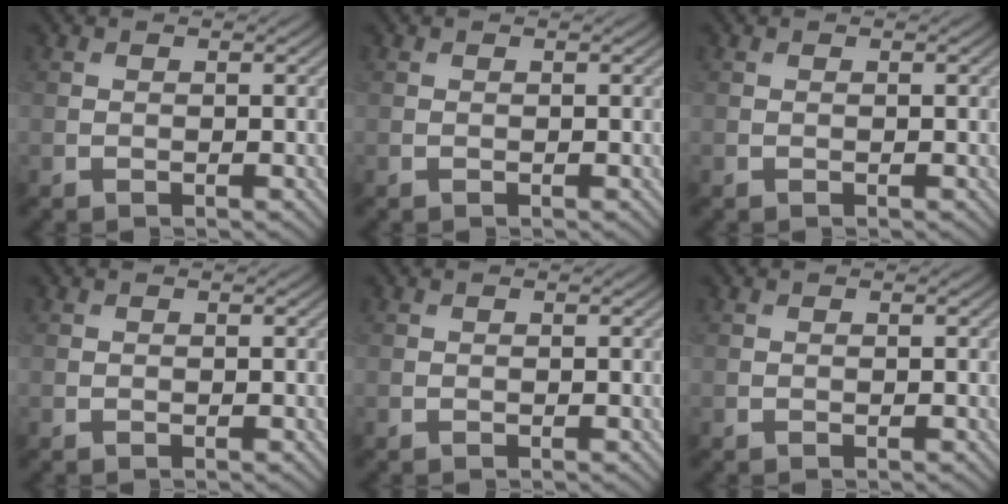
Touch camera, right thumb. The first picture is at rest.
{"total": 0.0}
{"total": 0.0}
{"total": 0.0}
{"total": 0.0}
{"total": 0.0}